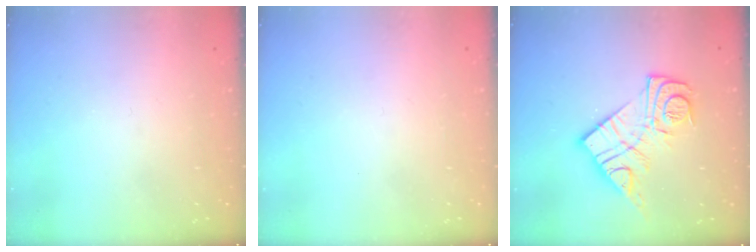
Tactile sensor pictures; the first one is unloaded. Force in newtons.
{"total": 1.8, "press": 1.8, "slide": 0.2}
{"total": 16.3, "press": 16.2, "slide": 1.4}